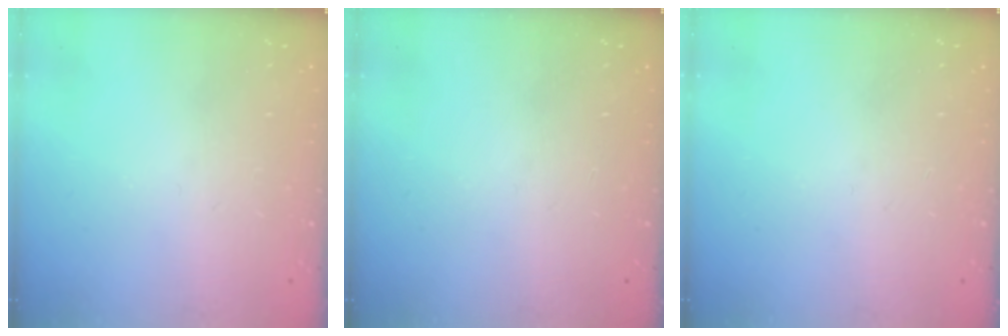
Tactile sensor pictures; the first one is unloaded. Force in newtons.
{"total": 0.0}
{"total": 0.0}